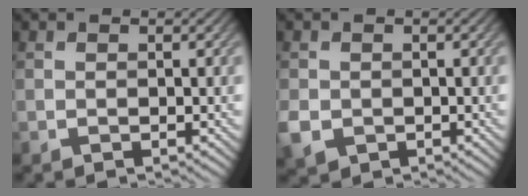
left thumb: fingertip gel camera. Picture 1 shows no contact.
{"total": 3.4, "force": [-0.9, 2.8, 1.6], "torque": [-0.045, -0.012, -0.020]}